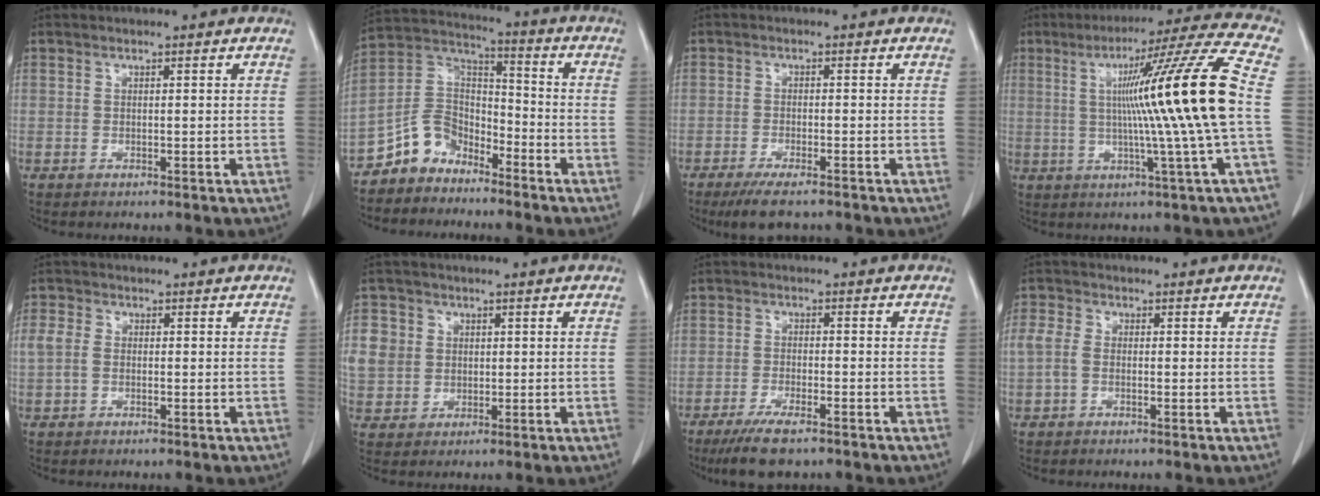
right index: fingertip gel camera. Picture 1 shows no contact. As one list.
[{"total": 8.3, "force": [-6.1, 5.4, 1.8], "torque": [-0.036, 0.042, -0.121]}, {"total": 5.9, "force": [-4.6, 1.1, 3.5], "torque": [-0.058, -0.011, -0.072]}, {"total": 17.9, "force": [1.1, -3.1, 17.6], "torque": [-0.258, 0.003, 0.007]}, {"total": 2.9, "force": [-0.1, 1.9, 2.1], "torque": [-0.066, 0.013, -0.006]}, {"total": 9.2, "force": [1.7, 8.5, 2.9], "torque": [-0.084, 0.022, 0.044]}, {"total": 6.8, "force": [-4.9, 1.3, 4.6], "torque": [-0.083, -0.015, -0.080]}, {"total": 3.0, "force": [-0.3, 1.8, 2.4], "torque": [-0.072, 0.011, -0.011]}]